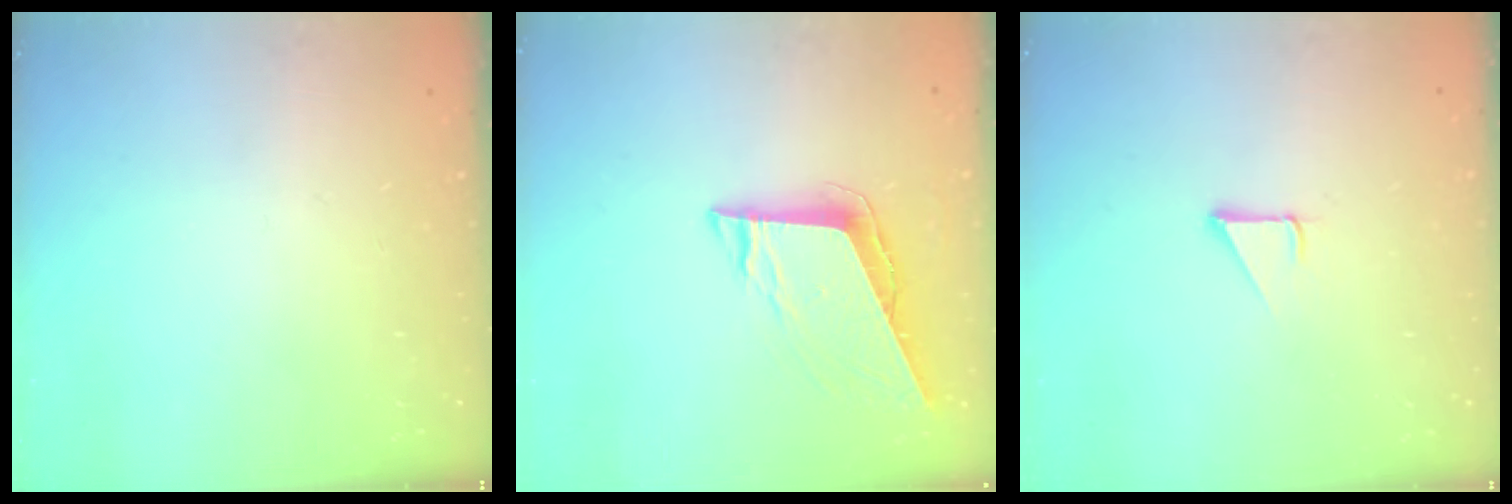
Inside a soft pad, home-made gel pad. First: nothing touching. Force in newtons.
{"total": 9.1, "press": 8.5, "slide": 3.1}
{"total": 1.9, "press": 1.9, "slide": 0.1}